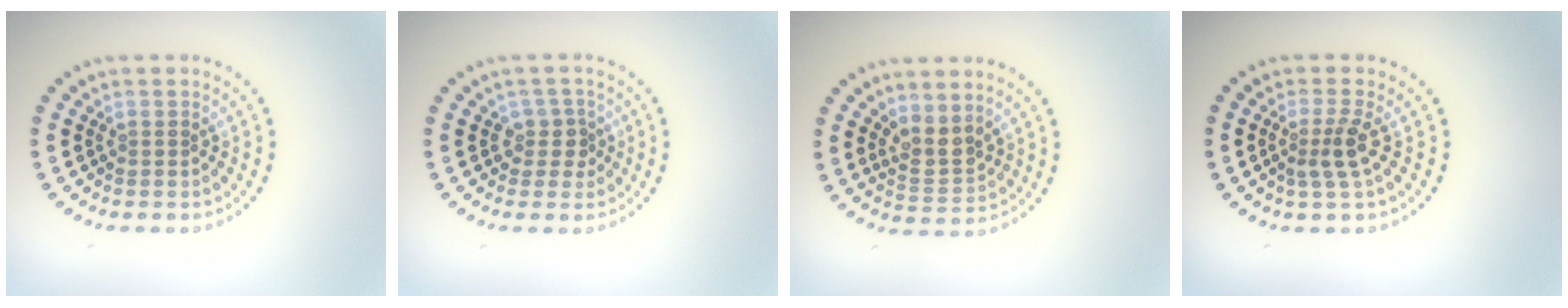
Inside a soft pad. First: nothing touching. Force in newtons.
{"total": 2.0, "press": 1.6, "slide": 1.2}
{"total": 2.4, "press": 2.0, "slide": 1.4}
{"total": 2.4, "press": 1.8, "slide": 1.6}